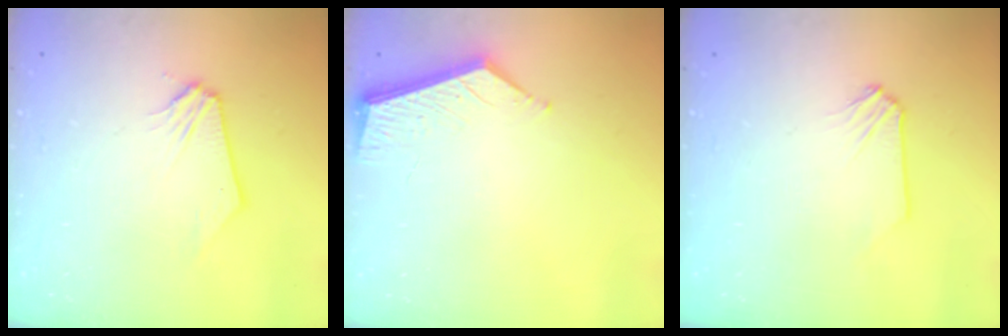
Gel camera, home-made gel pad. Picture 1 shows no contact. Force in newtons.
{"total": 7.1, "press": 7.0, "slide": 0.6}
{"total": 0.0}